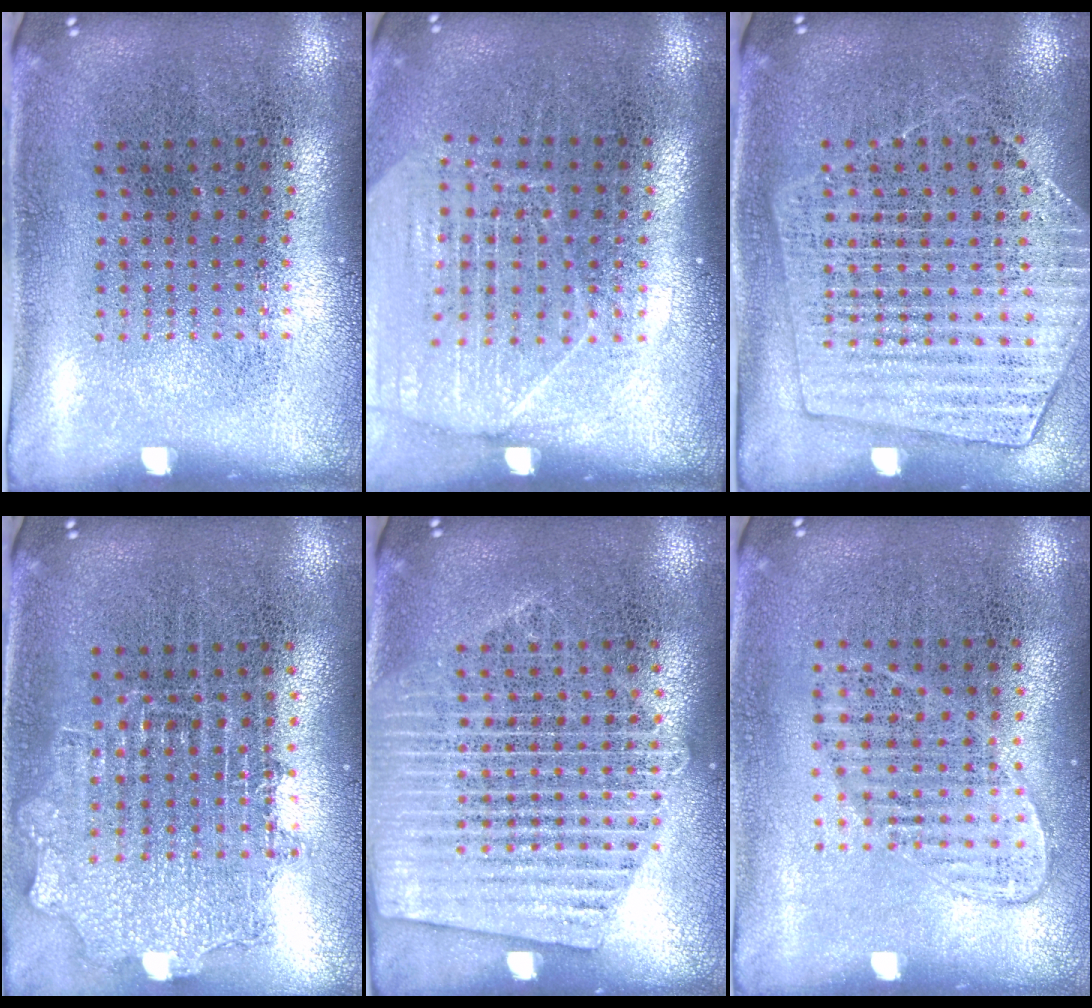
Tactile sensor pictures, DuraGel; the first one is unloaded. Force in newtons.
{"total": 1.7, "press": 1.5, "slide": 0.8}
{"total": 1.5, "press": 1.5, "slide": 0.2}
{"total": 1.2, "press": 1.1, "slide": 0.5}
{"total": 1.6, "press": 1.6, "slide": 0.2}
{"total": 1.1, "press": 1.0, "slide": 0.5}